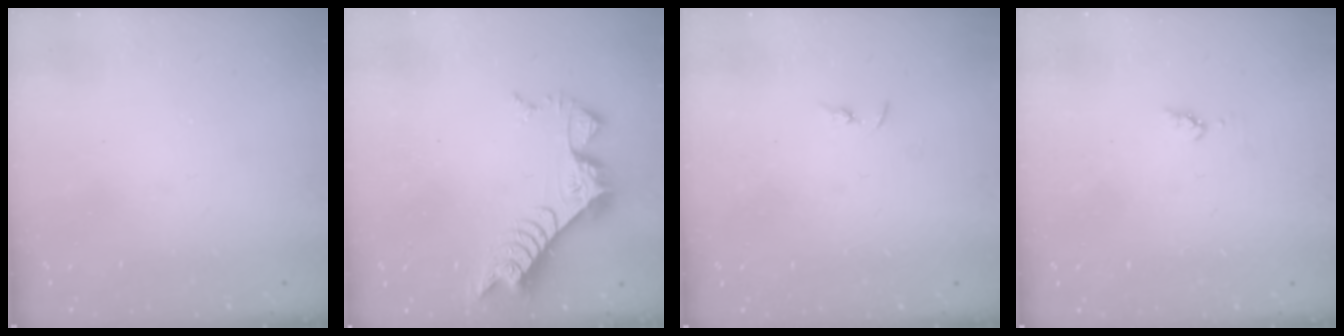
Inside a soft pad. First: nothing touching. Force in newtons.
{"total": 8.5, "press": 8.5, "slide": 0.8}
{"total": 3.3, "press": 3.2, "slide": 0.4}
{"total": 4.4, "press": 4.3, "slide": 0.4}